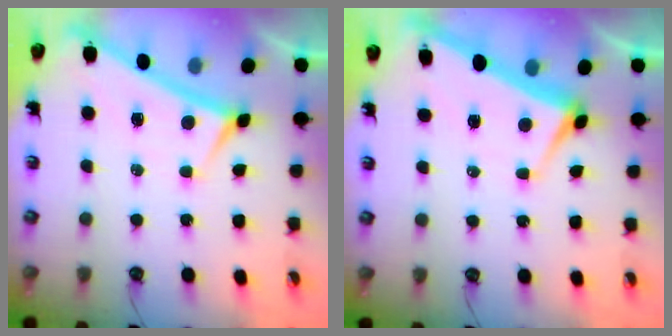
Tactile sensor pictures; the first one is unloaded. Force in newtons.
{"total": 2.5, "press": 2.4, "slide": 0.7}